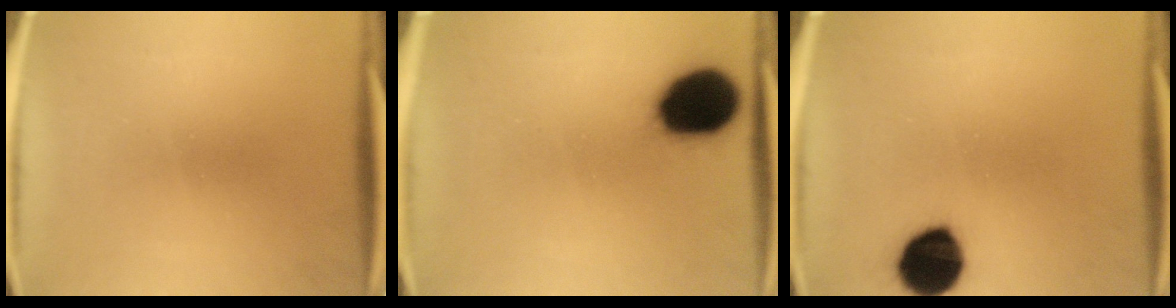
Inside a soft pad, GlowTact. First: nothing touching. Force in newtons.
{"total": 16.8}
{"total": 12.8}